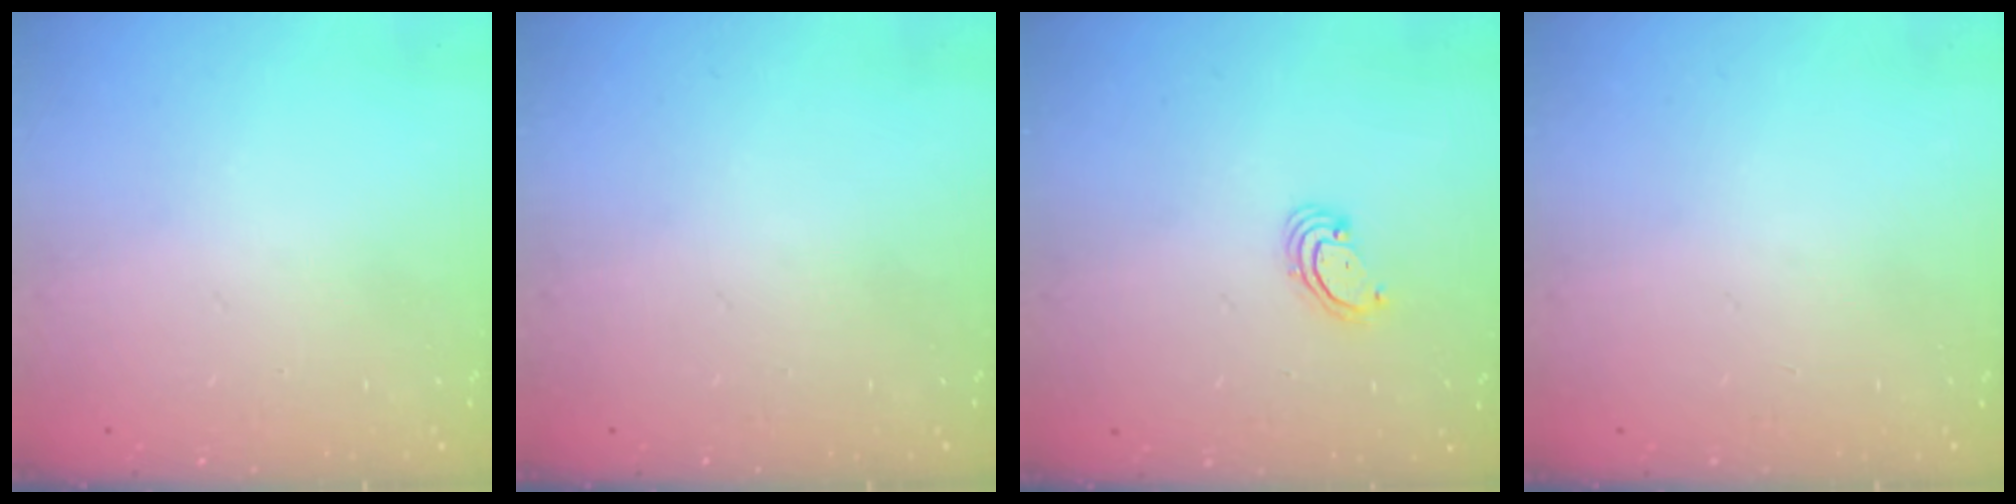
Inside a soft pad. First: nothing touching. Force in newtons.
{"total": 0.0}
{"total": 2.5, "press": 2.5, "slide": 0.2}
{"total": 0.0}